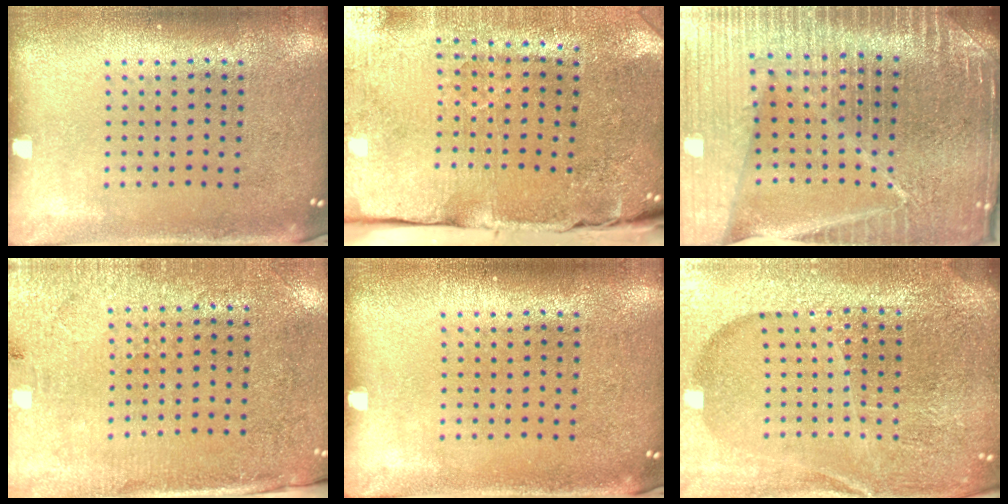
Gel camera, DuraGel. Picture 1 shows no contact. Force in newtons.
{"total": 4.7, "press": 3.9, "slide": 2.6}
{"total": 6.3, "press": 5.5, "slide": 3.0}
{"total": 2.7, "press": 2.3, "slide": 1.4}
{"total": 0.0}
{"total": 5.8, "press": 5.1, "slide": 2.7}